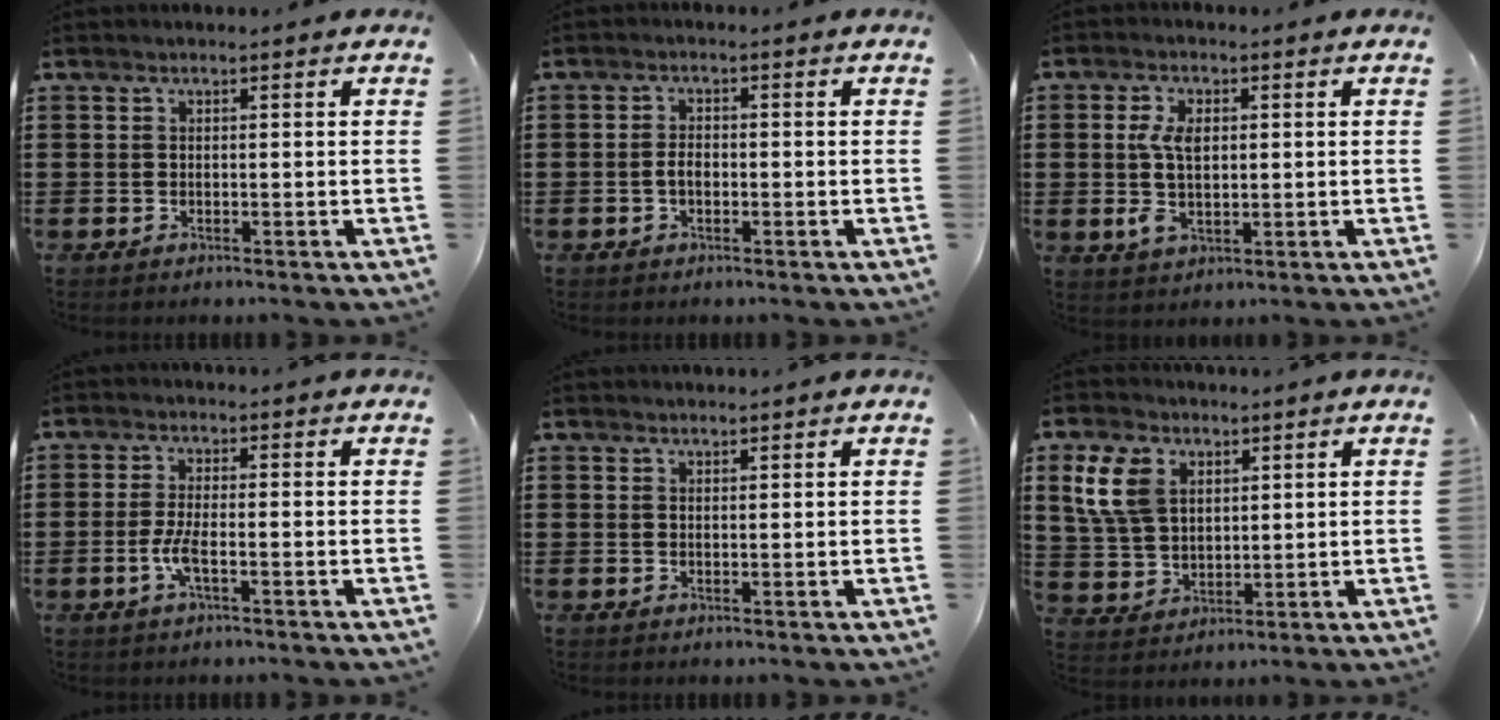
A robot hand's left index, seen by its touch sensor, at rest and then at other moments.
{"total": 2.1, "force": [-0.4, 1.1, 1.8], "torque": [-0.043, 0.001, -0.011]}
{"total": 5.8, "force": [0.5, 3.2, 4.8], "torque": [-0.110, 0.006, 0.005]}
{"total": 3.6, "force": [-1.4, 0.7, 3.3], "torque": [-0.078, -0.006, -0.030]}
{"total": 1.0, "force": [1.0, 0.2, 0.0], "torque": [-0.002, 0.000, 0.020]}
{"total": 8.1, "force": [3.6, 5.5, 4.6], "torque": [-0.122, 0.014, 0.068]}